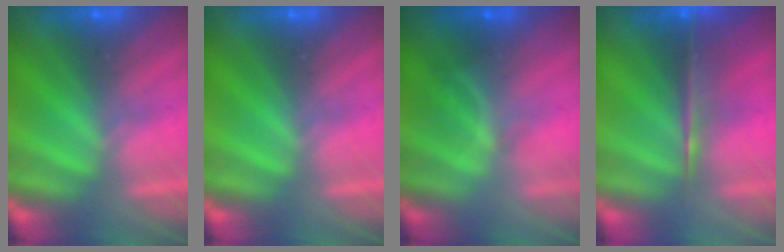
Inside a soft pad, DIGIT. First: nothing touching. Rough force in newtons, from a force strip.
{"total": 0.0}
{"total": 1.4}
{"total": 5.7}